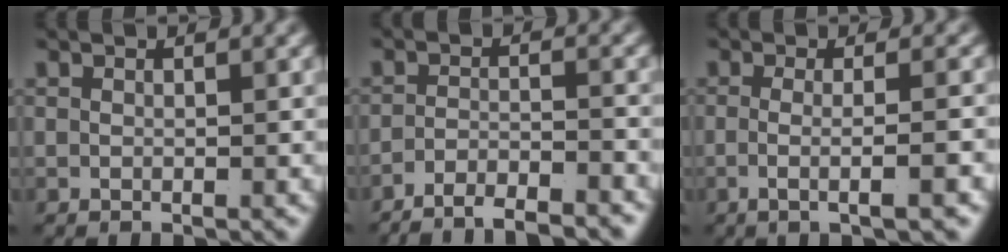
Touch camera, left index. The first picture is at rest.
{"total": 5.3, "force": [-5.0, 0.9, 1.5], "torque": [-0.017, -0.019, -0.078]}
{"total": 3.3, "force": [-1.5, -0.4, 2.9], "torque": [-0.058, -0.012, -0.020]}